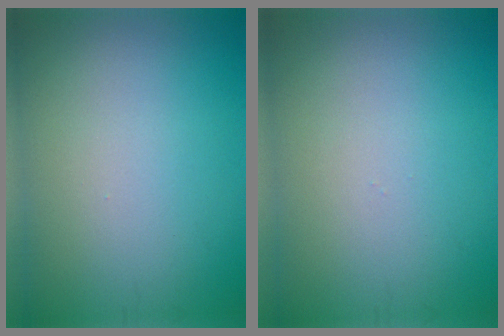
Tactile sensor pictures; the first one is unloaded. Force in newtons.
{"total": 0.0}